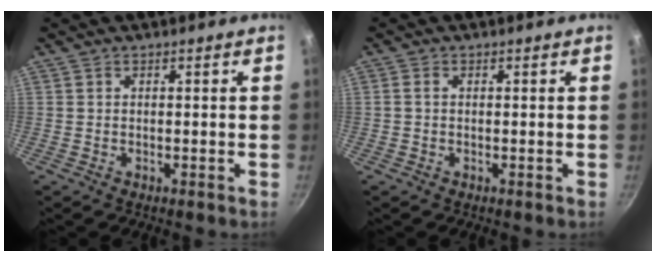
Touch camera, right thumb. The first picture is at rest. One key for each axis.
{"total": 1.0, "fx": 0.0, "fy": 0.7, "fz": 0.7, "tx": -0.014, "ty": 0.004, "tz": -0.001}